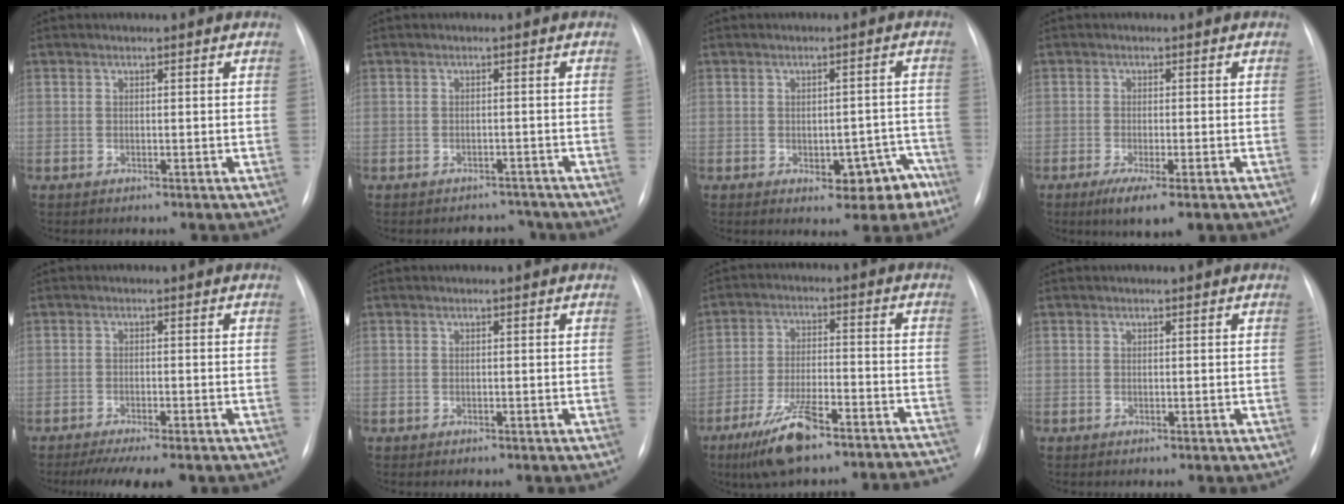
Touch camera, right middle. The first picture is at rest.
{"total": 3.0, "force": [-2.7, 1.1, -0.5], "torque": [0.010, 0.007, -0.036]}
{"total": 6.7, "force": [-3.5, 3.5, 4.5], "torque": [-0.033, 0.027, -0.035]}
{"total": 5.4, "force": [-3.2, 0.8, 4.3], "torque": [-0.071, -0.014, -0.048]}
{"total": 9.1, "force": [-7.3, 1.7, 5.2], "torque": [-0.064, -0.009, -0.104]}
{"total": 0.0}
{"total": 17.1, "force": [-14.2, 3.0, 9.1], "torque": [-0.113, 0.022, -0.220]}
{"total": 0.0}